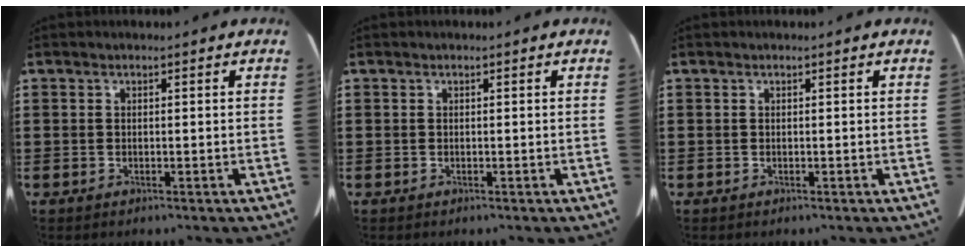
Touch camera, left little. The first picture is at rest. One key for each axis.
{"total": 0.0}
{"total": 0.0}